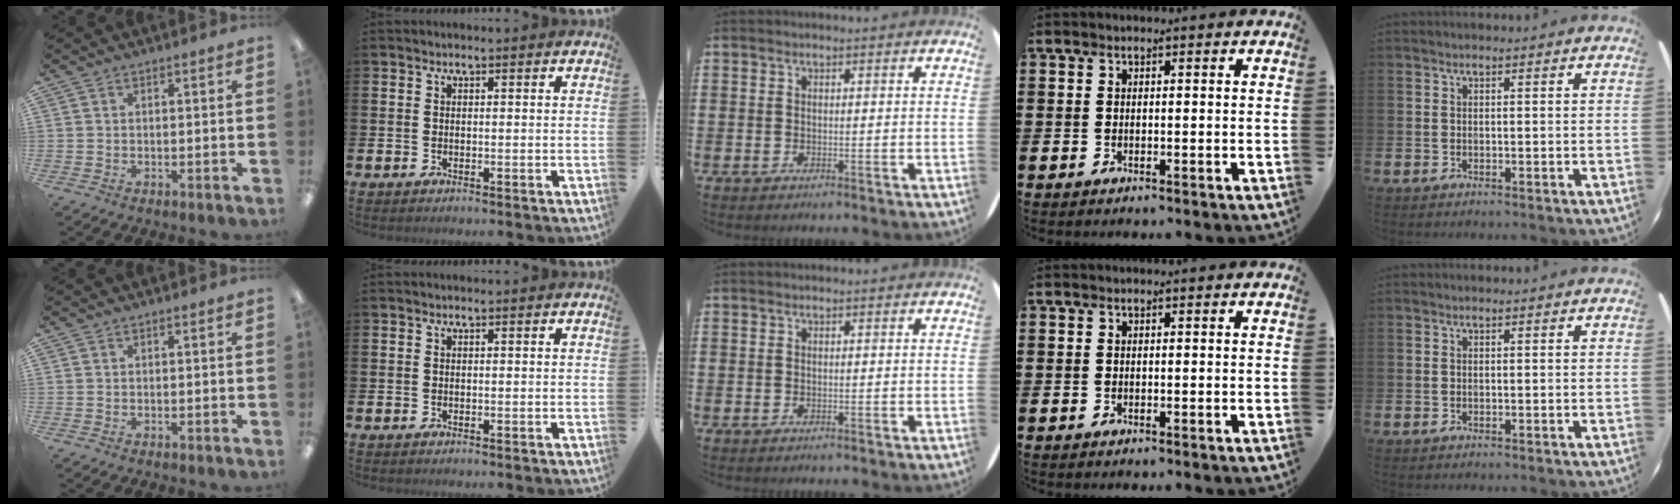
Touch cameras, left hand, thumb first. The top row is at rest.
{}